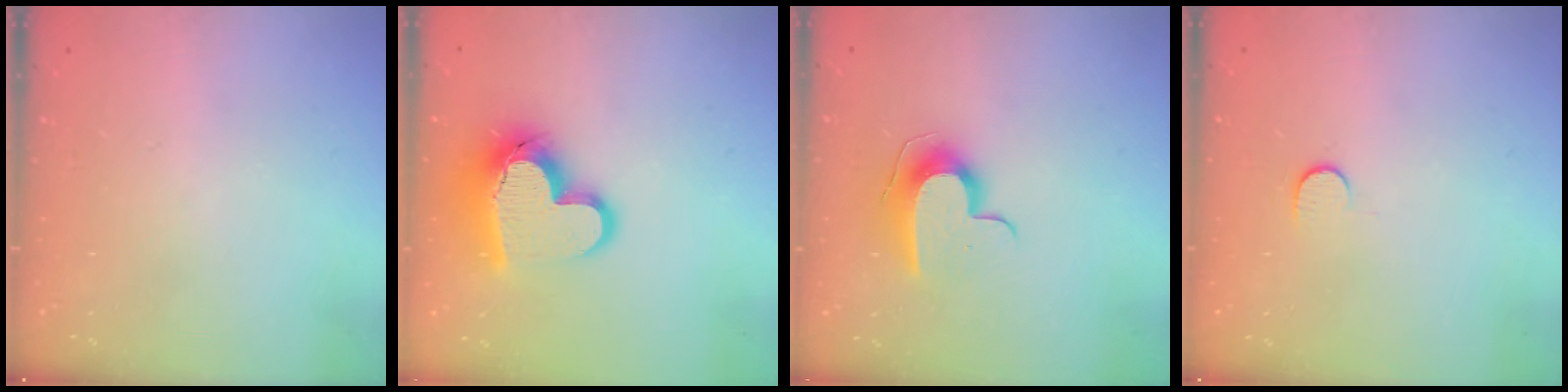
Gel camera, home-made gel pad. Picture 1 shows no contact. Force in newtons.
{"total": 15.9, "press": 15.7, "slide": 2.2}
{"total": 9.5, "press": 9.5, "slide": 0.4}
{"total": 5.3, "press": 5.2, "slide": 0.5}